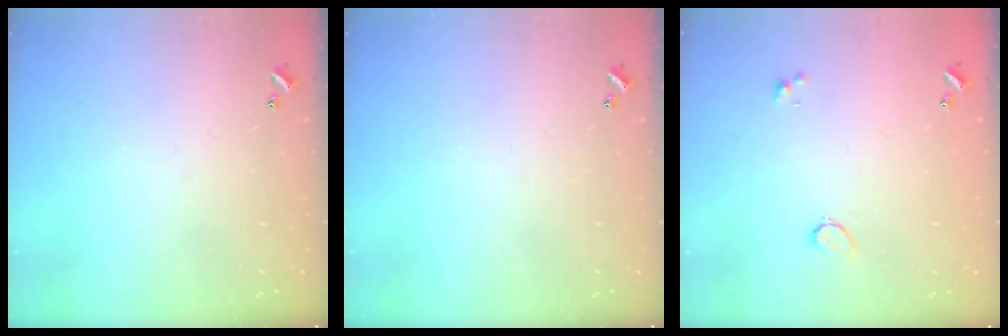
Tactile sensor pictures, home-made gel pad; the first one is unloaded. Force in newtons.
{"total": 0.0}
{"total": 0.6, "press": 0.4, "slide": 0.5}